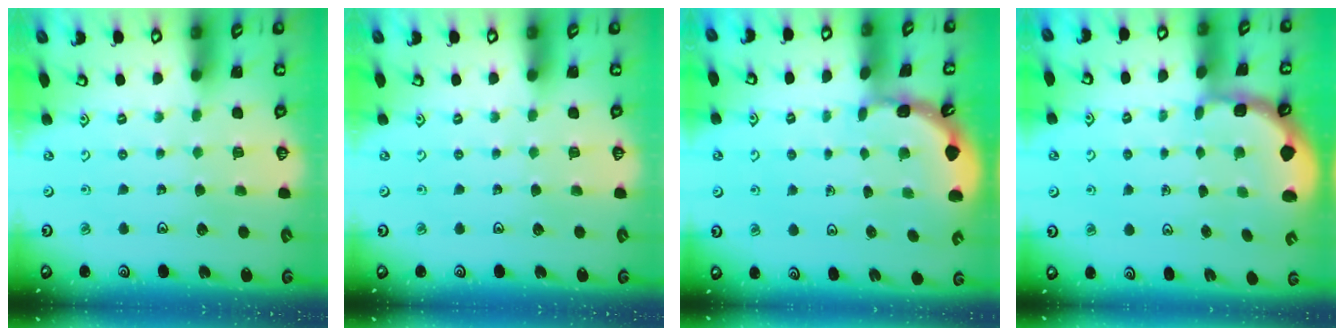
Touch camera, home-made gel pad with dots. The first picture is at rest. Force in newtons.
{"total": 0.0}
{"total": 1.6, "press": 1.6, "slide": 0.3}
{"total": 1.8, "press": 1.7, "slide": 0.4}